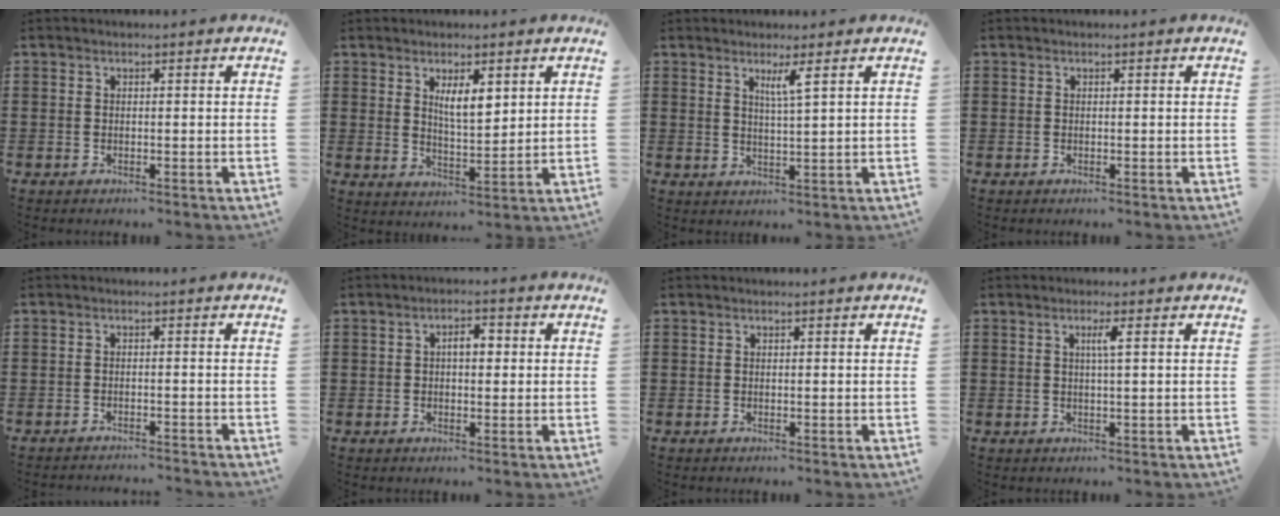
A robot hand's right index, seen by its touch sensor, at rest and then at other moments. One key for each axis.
{"total": 4.5, "fx": 2.3, "fy": 1.5, "fz": 3.6, "tx": -0.070, "ty": 0.003, "tz": 0.037}
{"total": 2.7, "fx": 1.6, "fy": -0.3, "fz": 2.1, "tx": -0.045, "ty": -0.005, "tz": 0.026}
{"total": 0.0}
{"total": 1.4, "fx": -1.4, "fy": -0.2, "fz": 0.1, "tx": -0.004, "ty": 0.004, "tz": -0.029}
{"total": 3.1, "fx": 0.2, "fy": 1.4, "fz": 2.8, "tx": -0.046, "ty": 0.005, "tz": -0.001}
{"total": 0.0}
{"total": 2.0, "fx": 0.5, "fy": -0.3, "fz": 2.0, "tx": -0.038, "ty": -0.003, "tz": 0.005}